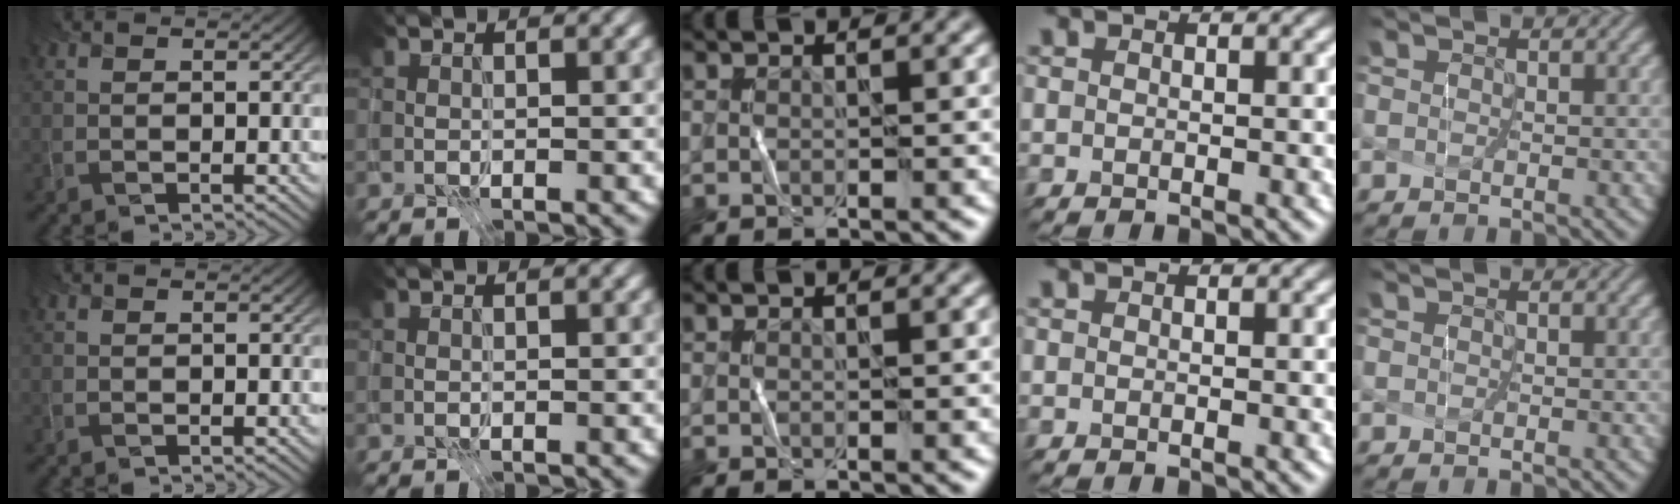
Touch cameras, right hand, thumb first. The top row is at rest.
{}